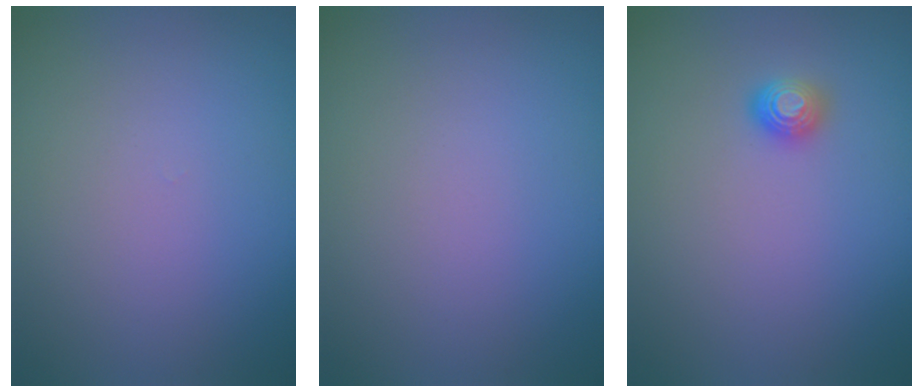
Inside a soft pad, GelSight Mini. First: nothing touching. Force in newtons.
{"total": 0.0}
{"total": 1.1, "press": 1.1, "slide": 0.2}